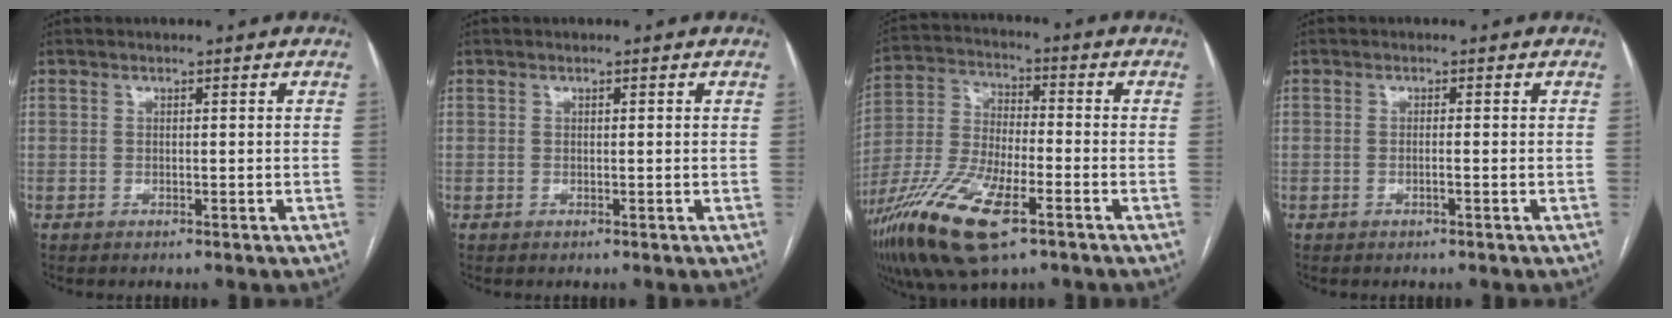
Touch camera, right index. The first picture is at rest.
{"total": 0.0}
{"total": 16.8, "force": [-9.4, 4.7, 13.1], "torque": [-0.290, -0.028, -0.174]}
{"total": 0.7, "force": [-0.3, -0.1, 0.7], "torque": [-0.013, 0.003, -0.002]}